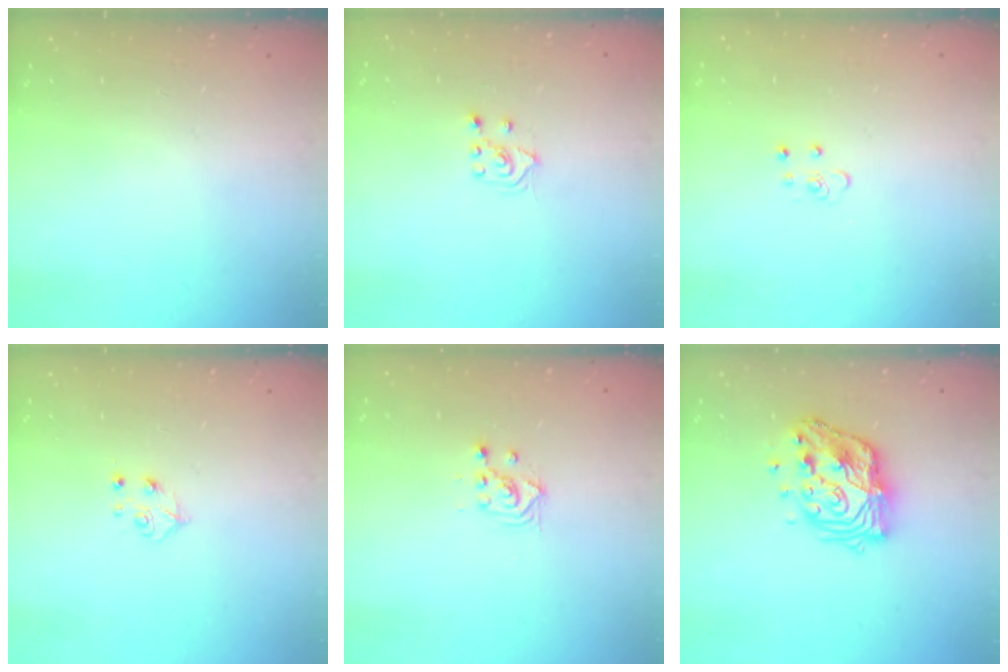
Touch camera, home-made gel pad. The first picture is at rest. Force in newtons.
{"total": 3.0, "press": 2.9, "slide": 0.7}
{"total": 4.4, "press": 4.3, "slide": 0.3}
{"total": 5.2, "press": 5.1, "slide": 0.7}
{"total": 2.3, "press": 2.3, "slide": 0.1}
{"total": 14.1, "press": 14.1, "slide": 1.1}